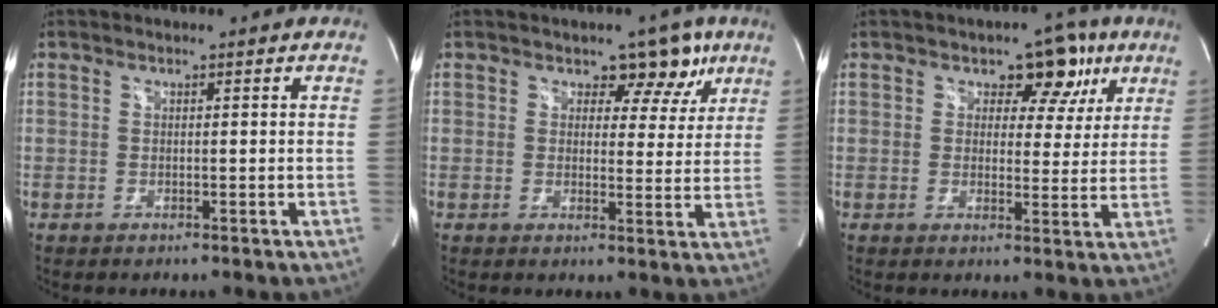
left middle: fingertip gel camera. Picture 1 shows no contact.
{"total": 5.7, "force": [3.5, 3.8, 2.4], "torque": [-0.002, 0.005, 0.039]}
{"total": 6.9, "force": [3.5, 4.5, 3.9], "torque": [-0.024, 0.016, 0.042]}